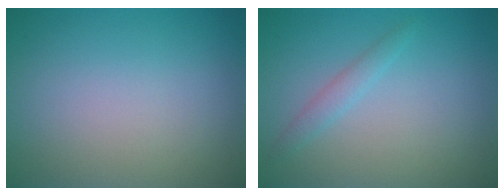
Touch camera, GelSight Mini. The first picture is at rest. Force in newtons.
{"total": 1.3, "press": 1.3, "slide": 0.0}